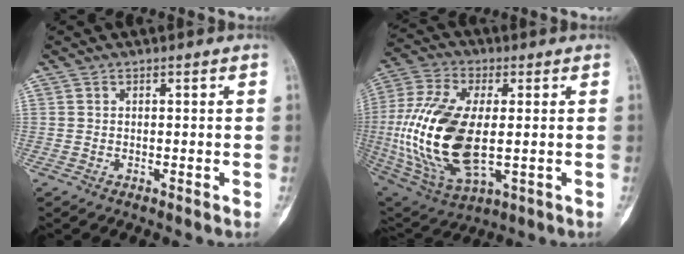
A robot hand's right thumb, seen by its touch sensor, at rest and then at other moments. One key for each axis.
{"total": 21.9, "fx": -0.7, "fy": 11.0, "fz": 19.0, "tx": -0.410, "ty": -0.007, "tz": -0.002}